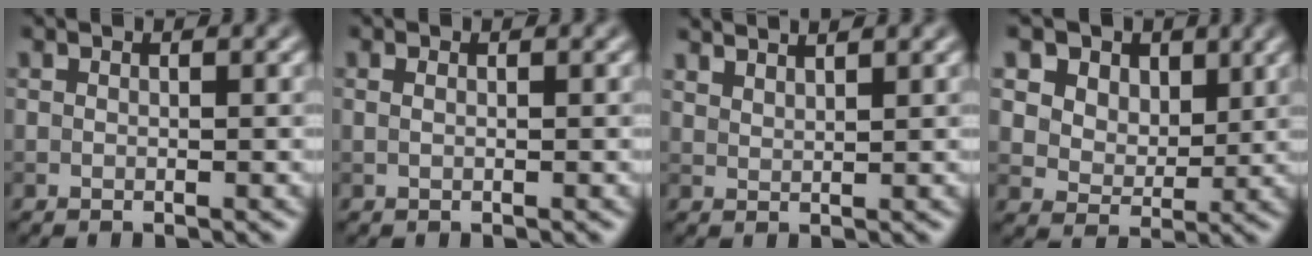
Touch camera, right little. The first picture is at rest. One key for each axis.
{"total": 0.7, "fx": 0.3, "fy": 0.4, "fz": 0.5, "tx": -0.007, "ty": -0.007, "tz": 0.004}
{"total": 2.9, "fx": 2.5, "fy": 0.7, "fz": 1.1, "tx": 0.002, "ty": 0.010, "tz": 0.020}
{"total": 10.7, "fx": 5.9, "fy": 7.6, "fz": 4.7, "tx": -0.102, "ty": 0.013, "tz": 0.098}